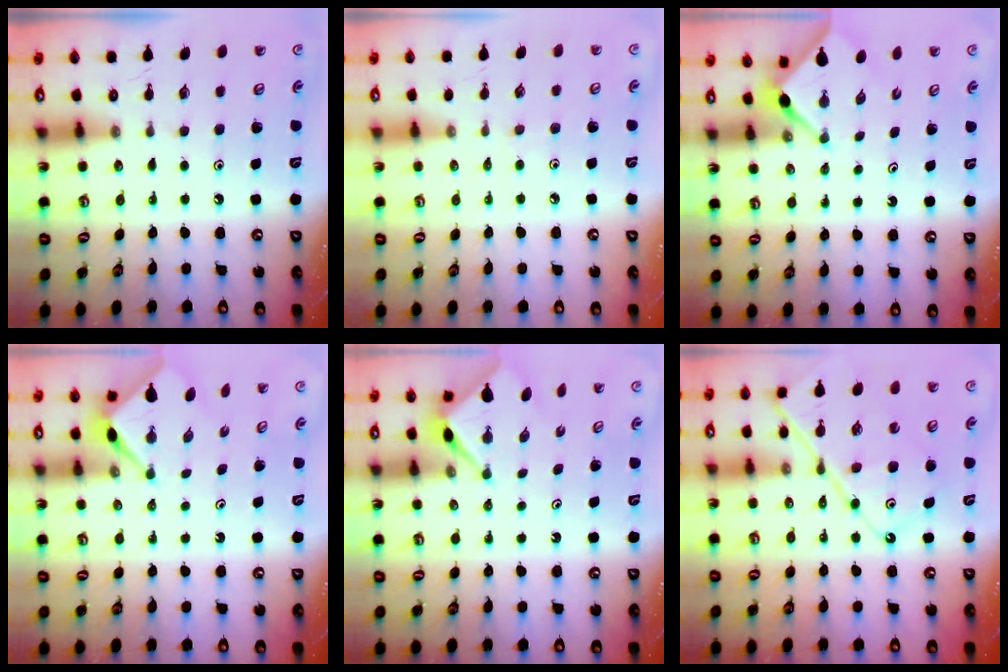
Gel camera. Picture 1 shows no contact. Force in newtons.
{"total": 2.9, "press": 2.8, "slide": 0.6}
{"total": 3.0, "press": 2.9, "slide": 0.4}
{"total": 3.2, "press": 3.2, "slide": 0.5}
{"total": 3.3, "press": 3.2, "slide": 0.3}
{"total": 12.1, "press": 12.0, "slide": 1.4}